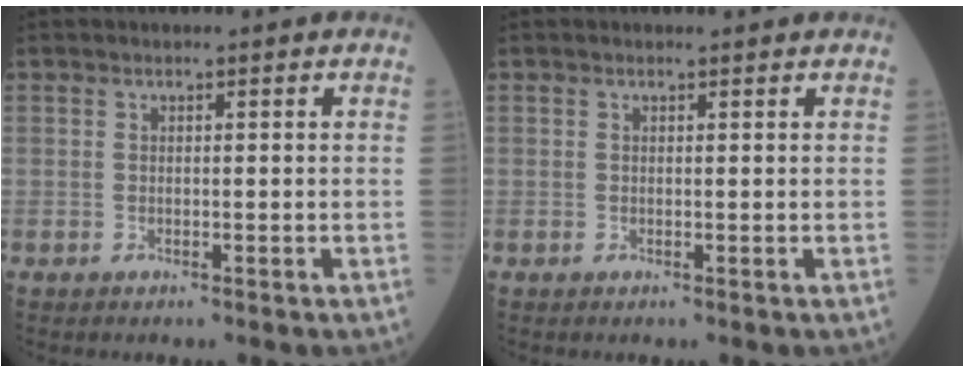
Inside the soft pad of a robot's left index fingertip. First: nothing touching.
{"total": 1.3, "force": [1.3, 0.1, 0.3], "torque": [-0.006, 0.010, 0.015]}